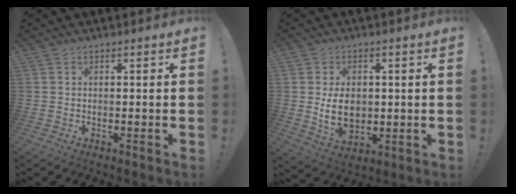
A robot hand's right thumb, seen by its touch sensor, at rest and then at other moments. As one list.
[{"total": 10.2, "force": [-0.2, 7.3, 7.1], "torque": [-0.123, -0.001, -0.001]}]